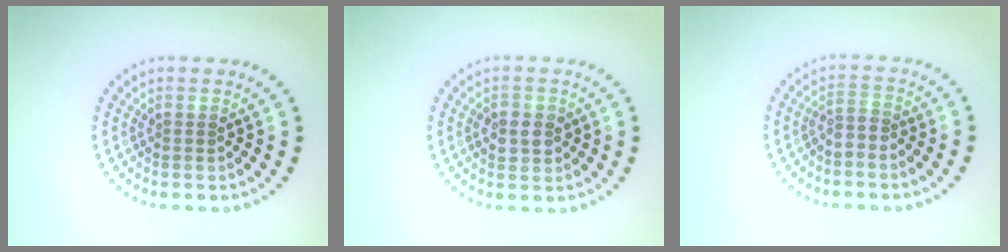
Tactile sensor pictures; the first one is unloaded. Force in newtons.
{"total": 2.2, "press": 2.2, "slide": 0.3}
{"total": 1.3, "press": 0.8, "slide": 0.9}